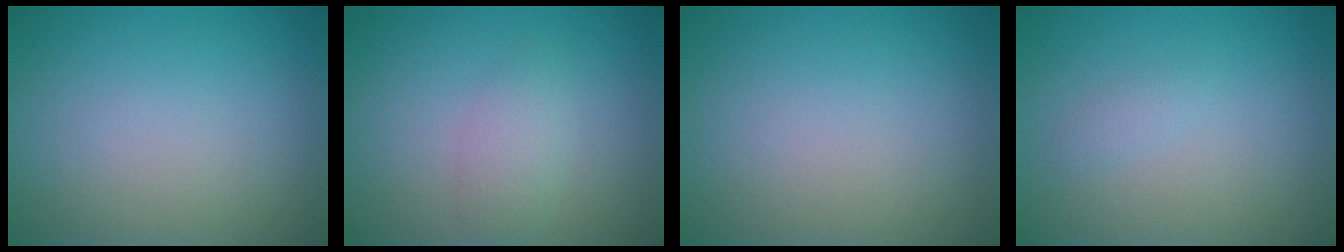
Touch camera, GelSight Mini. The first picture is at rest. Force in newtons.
{"total": 2.1, "press": 2.1, "slide": 0.1}
{"total": 0.0}
{"total": 0.7, "press": 0.7, "slide": 0.0}